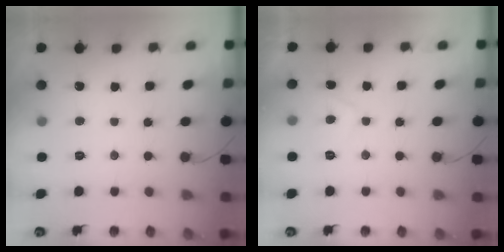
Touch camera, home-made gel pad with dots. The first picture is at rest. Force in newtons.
{"total": 2.8, "press": 2.8, "slide": 0.7}